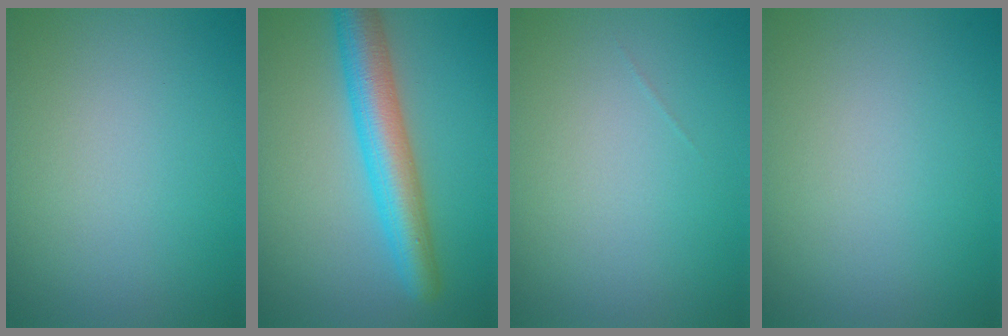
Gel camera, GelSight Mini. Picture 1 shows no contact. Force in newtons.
{"total": 6.1, "press": 6.1, "slide": 0.1}
{"total": 0.0}
{"total": 0.0}